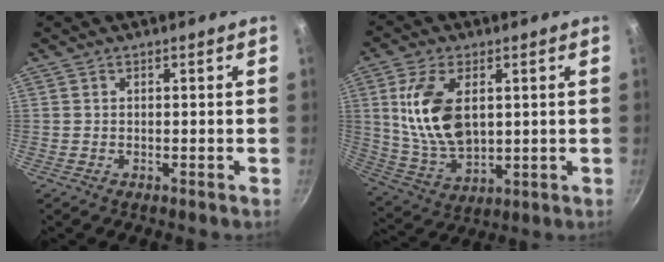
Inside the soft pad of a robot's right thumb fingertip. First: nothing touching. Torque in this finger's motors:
{"motor_torque": [-0.31, 0.86, 1.23, 0.43, 0.17]}